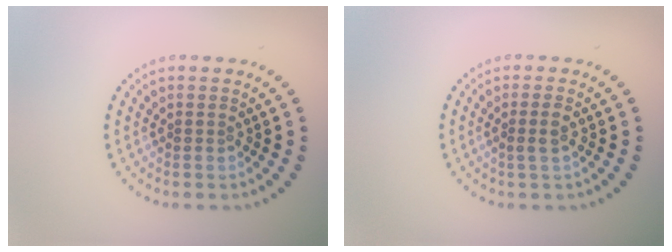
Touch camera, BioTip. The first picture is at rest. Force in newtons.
{"total": 1.4, "press": 1.2, "slide": 0.7}